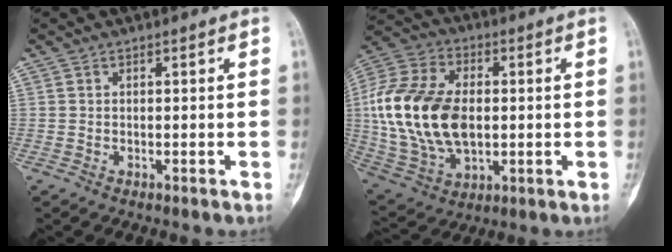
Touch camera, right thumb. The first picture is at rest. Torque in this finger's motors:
{"motor_torque": [-0.71, 2.09, 1.88, -0.04, 0.25]}